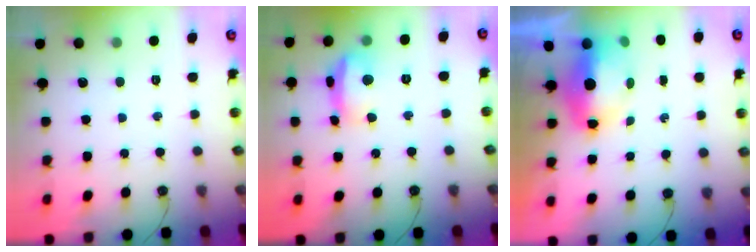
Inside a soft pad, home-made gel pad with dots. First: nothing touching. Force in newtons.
{"total": 12.4, "press": 12.3, "slide": 1.6}
{"total": 8.4, "press": 8.3, "slide": 1.6}